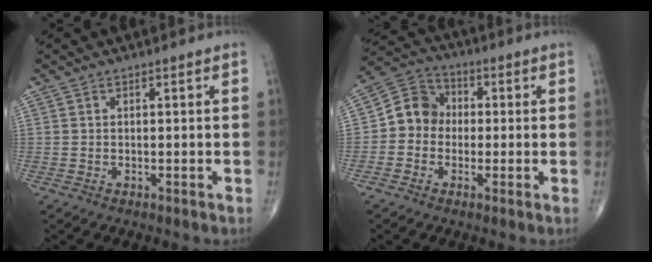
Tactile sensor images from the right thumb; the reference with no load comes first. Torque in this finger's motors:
{"motor_torque": [-0.09, 0.18, 0.18, -0.10, 0.13]}